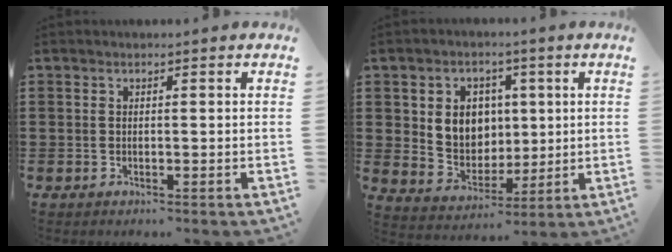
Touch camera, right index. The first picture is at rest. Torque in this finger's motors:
{"motor_torque": [1.14, -0.42, 0.53, 0.07]}